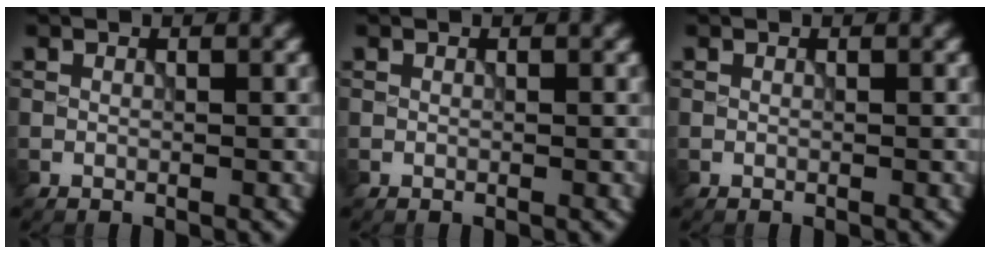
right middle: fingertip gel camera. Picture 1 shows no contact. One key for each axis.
{"total": 0.0}
{"total": 0.0}